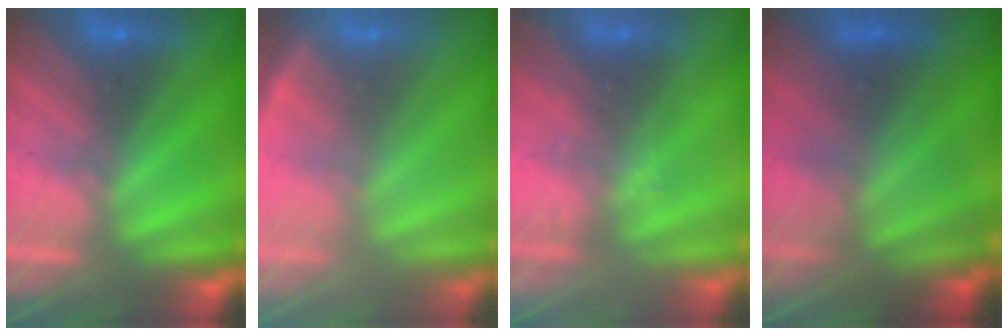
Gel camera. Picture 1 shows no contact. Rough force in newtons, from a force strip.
{"total": 2.4}
{"total": 2.2}
{"total": 4.7}